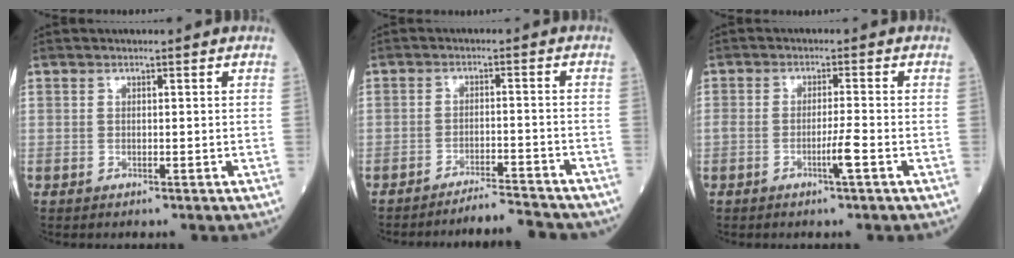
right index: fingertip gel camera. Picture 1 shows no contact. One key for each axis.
{"total": 6.7, "fx": -6.6, "fy": -0.3, "fz": 0.7, "tx": -0.006, "ty": 0.002, "tz": -0.102}
{"total": 3.0, "fx": -1.4, "fy": -0.4, "fz": 2.6, "tx": -0.049, "ty": -0.004, "tz": -0.027}